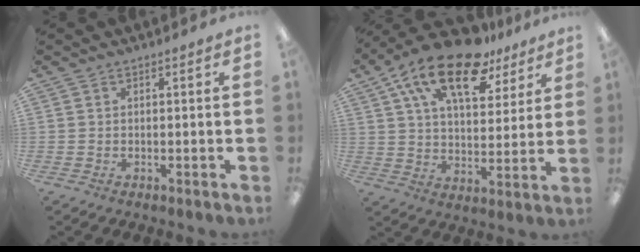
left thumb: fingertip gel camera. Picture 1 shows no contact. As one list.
[{"total": 19.2, "force": [11.9, 8.9, 12.2], "torque": [-0.216, -0.049, 0.205]}]